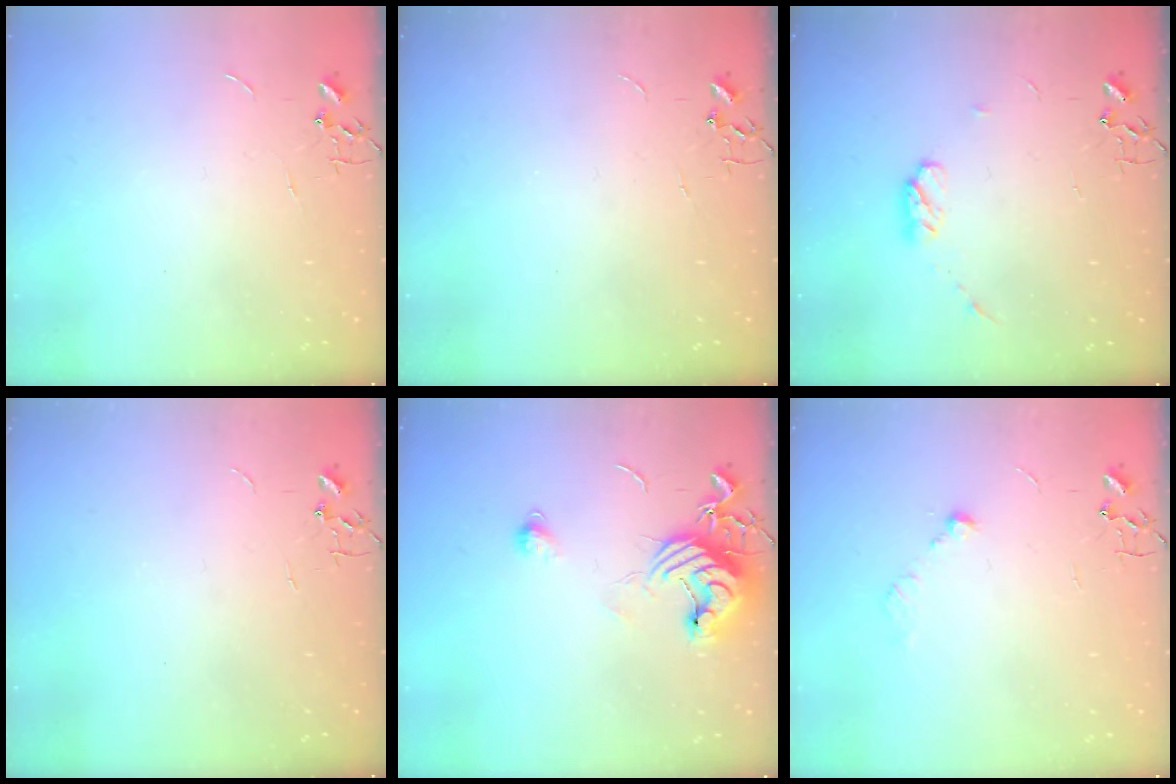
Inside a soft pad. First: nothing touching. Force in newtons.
{"total": 0.0}
{"total": 6.3, "press": 6.2, "slide": 0.9}
{"total": 0.0}
{"total": 11.2, "press": 11.1, "slide": 1.2}
{"total": 6.1, "press": 6.0, "slide": 0.9}